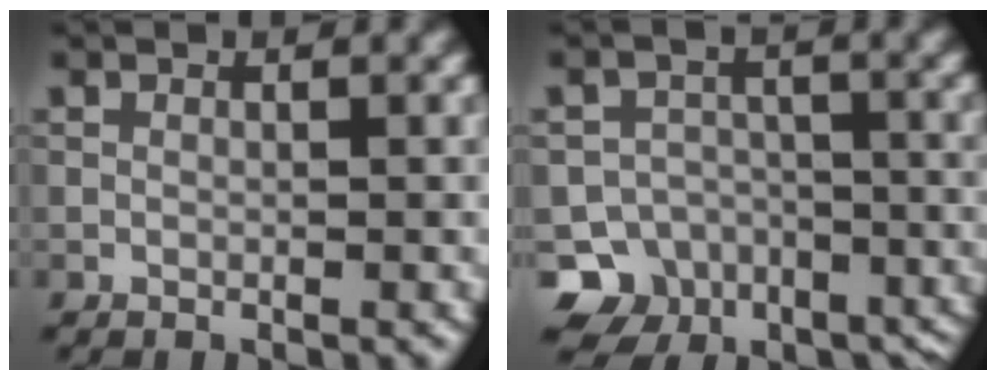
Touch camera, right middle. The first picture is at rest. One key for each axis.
{"total": 10.3, "fx": -7.1, "fy": 7.2, "fz": 1.8, "tx": -0.015, "ty": -0.009, "tz": -0.096}